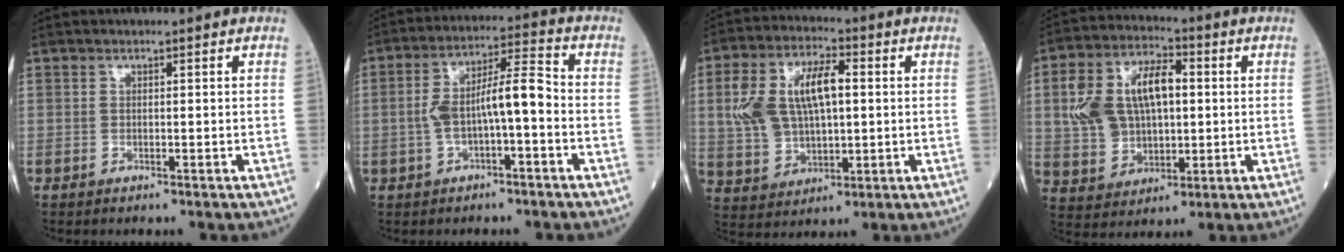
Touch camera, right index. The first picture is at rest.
{"total": 8.7, "force": [-1.5, 1.9, 8.4], "torque": [-0.158, 0.031, -0.025]}
{"total": 12.8, "force": [2.0, 6.3, 10.9], "torque": [-0.229, 0.026, 0.043]}
{"total": 13.3, "force": [1.9, 7.8, 10.6], "torque": [-0.220, 0.034, 0.041]}